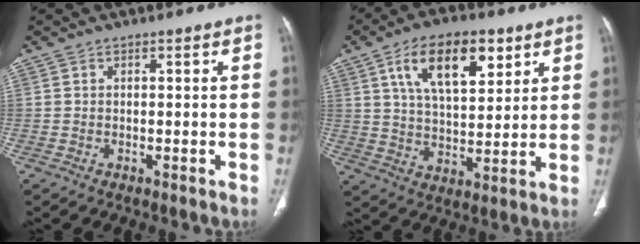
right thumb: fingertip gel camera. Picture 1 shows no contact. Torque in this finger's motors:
{"motor_torque": [0.79, 0.99, 0.60, -0.34, 0.36]}